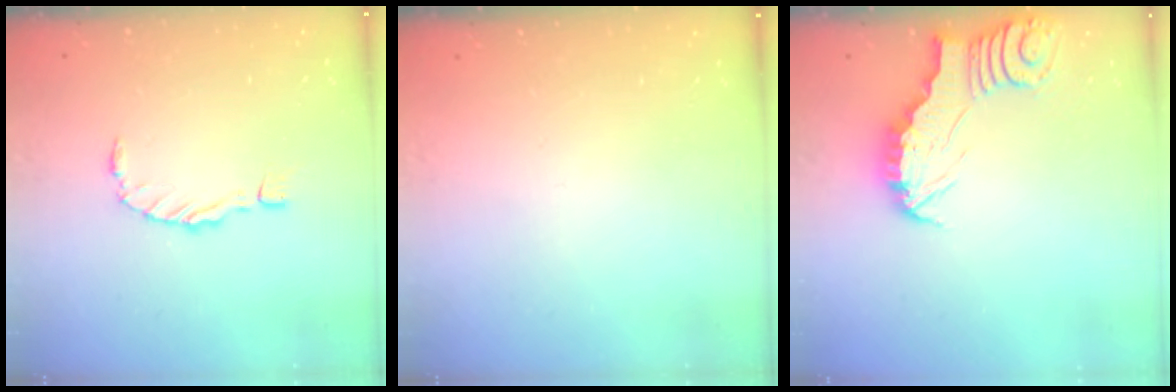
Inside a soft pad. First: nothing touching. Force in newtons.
{"total": 0.0}
{"total": 2.6, "press": 2.6, "slide": 0.2}